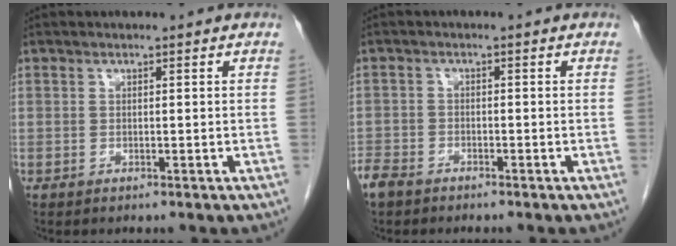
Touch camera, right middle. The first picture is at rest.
{"total": 3.4, "force": [-2.9, 1.4, 0.9], "torque": [-0.019, -0.002, -0.054]}